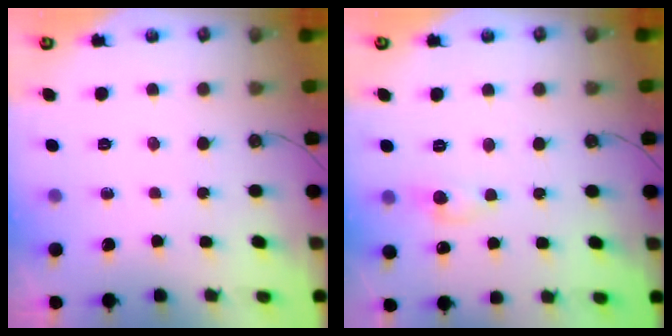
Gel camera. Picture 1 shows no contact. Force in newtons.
{"total": 0.6, "press": 0.2, "slide": 0.5}